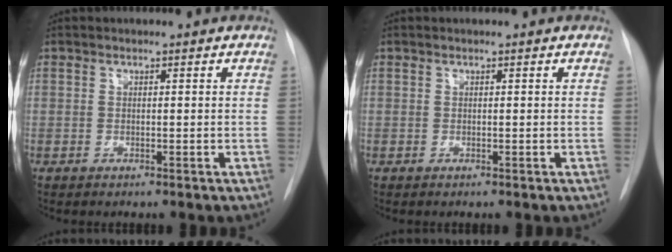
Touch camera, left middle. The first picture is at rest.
{"total": 0.0}